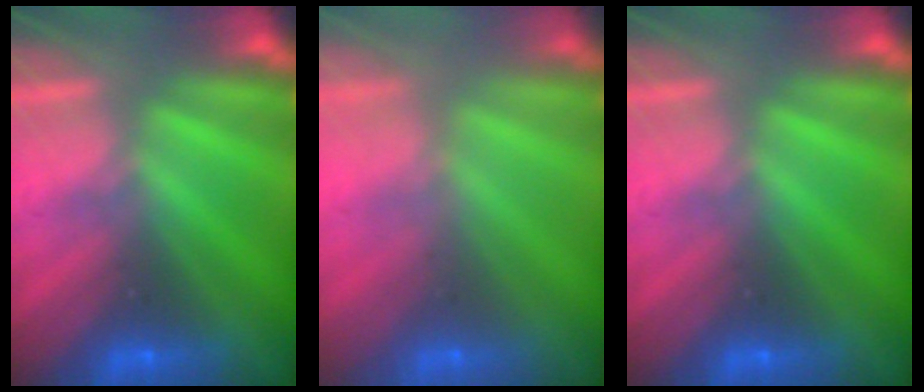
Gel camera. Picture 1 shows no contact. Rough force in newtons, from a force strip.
{"total": 2.7}
{"total": 0.0}